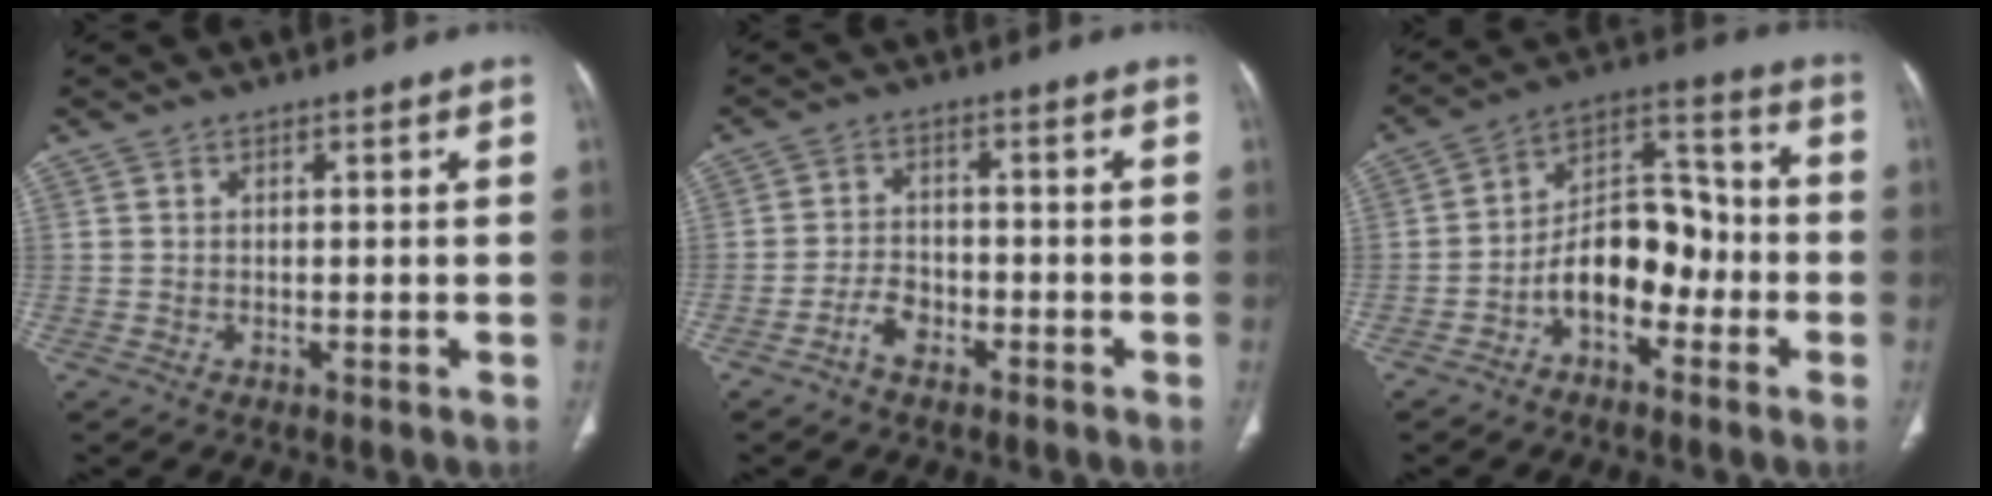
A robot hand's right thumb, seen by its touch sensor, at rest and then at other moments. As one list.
[{"total": 4.1, "force": [-2.6, 2.4, 2.0], "torque": [-0.032, 0.021, -0.047]}, {"total": 12.3, "force": [-4.2, 7.6, 8.8], "torque": [-0.113, 0.058, -0.078]}]